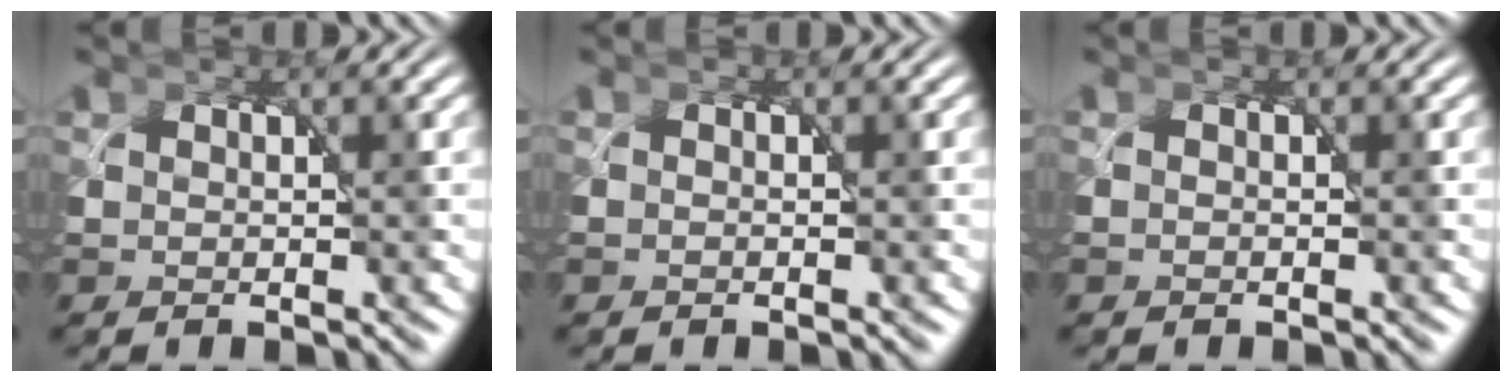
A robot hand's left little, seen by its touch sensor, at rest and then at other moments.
{"total": 0.0}
{"total": 0.0}